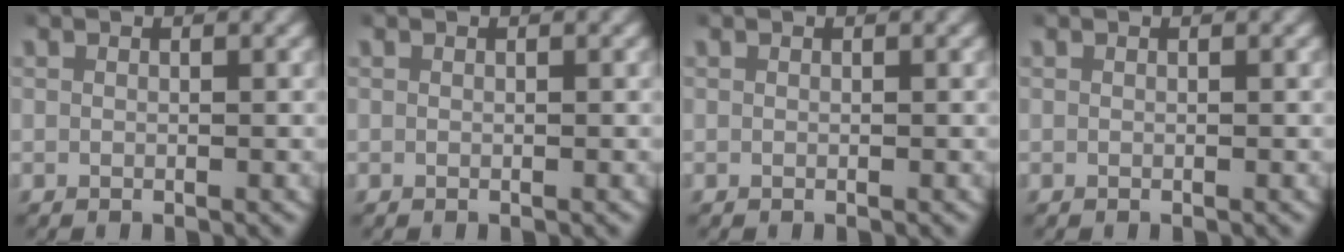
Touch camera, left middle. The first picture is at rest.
{"total": 0.0}
{"total": 0.0}
{"total": 0.0}